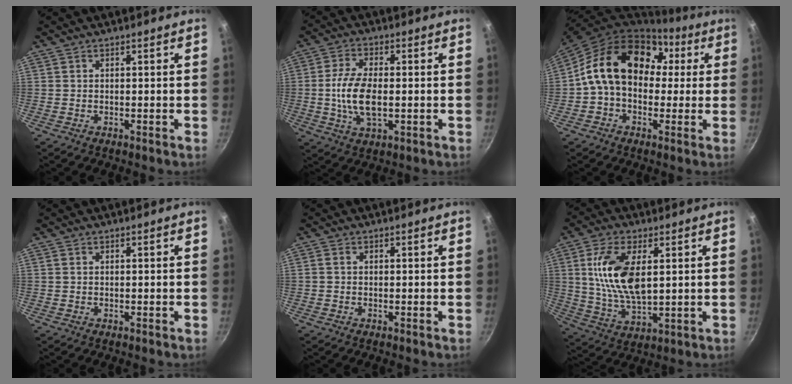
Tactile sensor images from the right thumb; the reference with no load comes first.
{"total": 9.8, "force": [-0.7, 4.8, 8.5], "torque": [-0.168, 0.004, -0.016]}
{"total": 18.6, "force": [2.8, 13.6, 12.3], "torque": [-0.179, 0.043, 0.032]}
{"total": 0.5, "force": [0.2, 0.4, 0.3], "torque": [-0.007, 0.000, 0.003]}
{"total": 0.7, "force": [0.0, 0.6, 0.3], "torque": [-0.006, 0.004, -0.001]}
{"total": 13.8, "force": [3.2, 6.6, 11.7], "torque": [-0.218, -0.013, 0.065]}